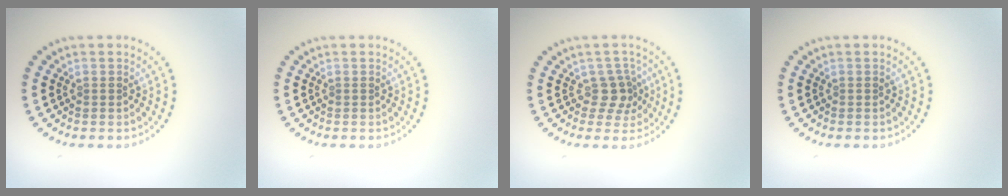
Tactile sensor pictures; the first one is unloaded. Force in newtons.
{"total": 0.0}
{"total": 2.3, "press": 1.9, "slide": 1.3}
{"total": 0.0}